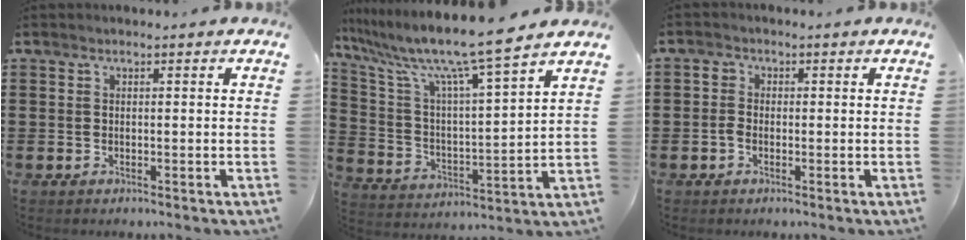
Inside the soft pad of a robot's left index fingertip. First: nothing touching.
{"total": 10.2, "force": [8.4, -0.3, 5.7], "torque": [-0.146, -0.056, 0.133]}
{"total": 1.7, "force": [-0.6, 1.4, 0.7], "torque": [-0.015, 0.005, -0.014]}